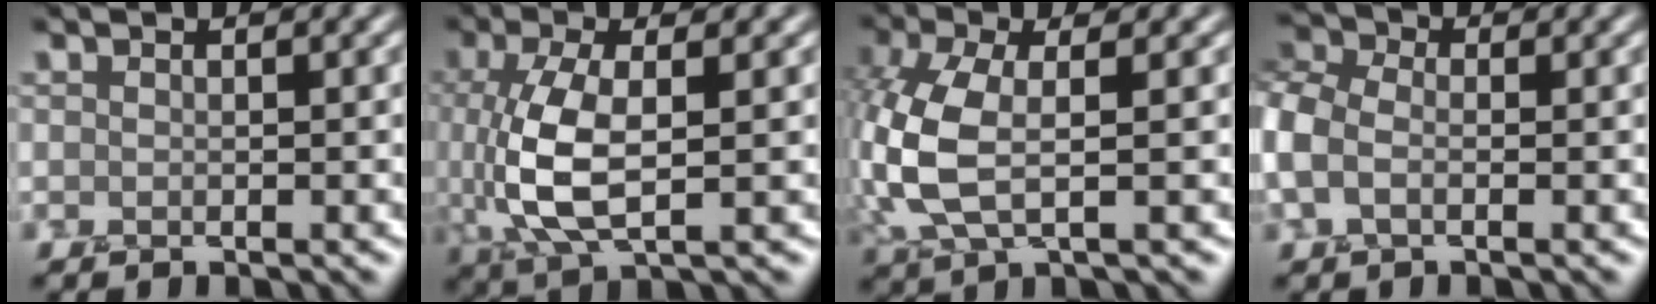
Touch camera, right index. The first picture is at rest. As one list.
[{"total": 6.6, "force": [-0.2, 2.9, 6.0], "torque": [-0.141, -0.005, 0.000]}, {"total": 6.0, "force": [-0.2, 2.7, 5.4], "torque": [-0.144, -0.002, -0.006]}, {"total": 4.8, "force": [-0.5, 3.3, 3.5], "torque": [-0.105, 0.010, -0.027]}]